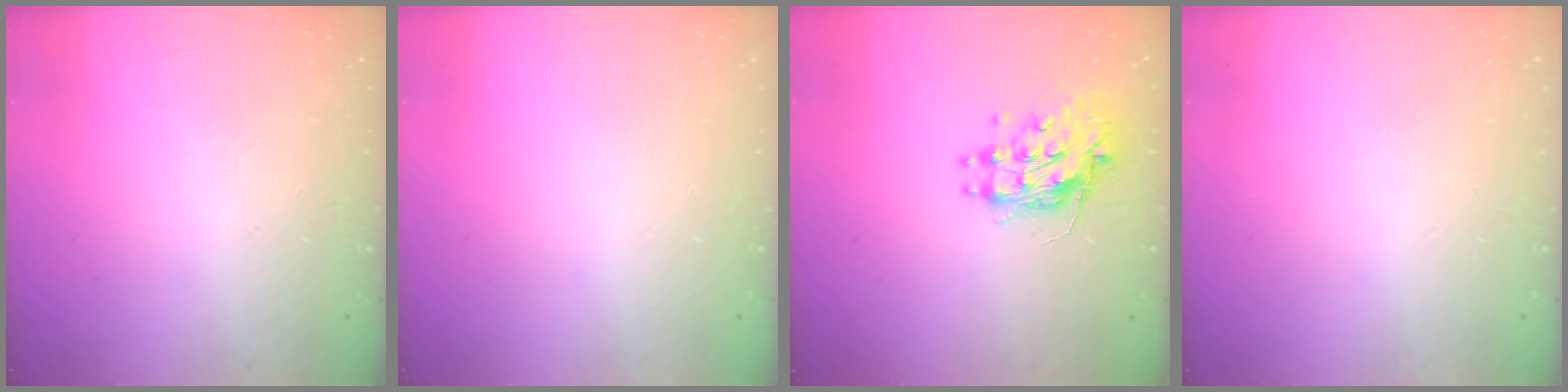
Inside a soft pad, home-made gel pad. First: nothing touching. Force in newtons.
{"total": 0.0}
{"total": 10.6, "press": 10.6, "slide": 0.7}
{"total": 0.0}